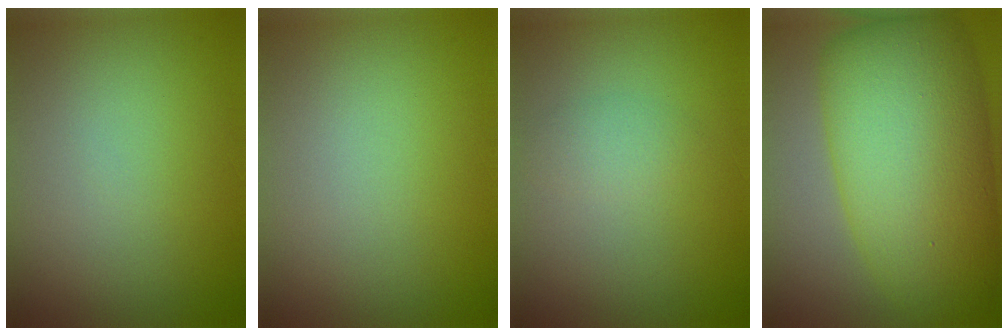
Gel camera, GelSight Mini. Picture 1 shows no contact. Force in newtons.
{"total": 0.0}
{"total": 1.4, "press": 1.4, "slide": 0.0}
{"total": 12.6, "press": 12.6, "slide": 0.2}